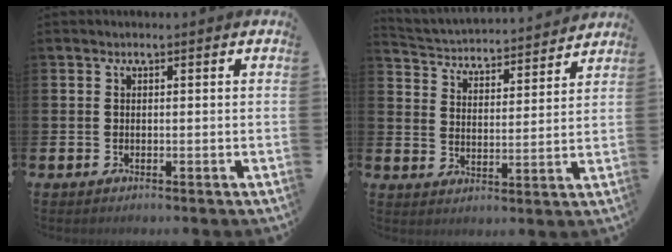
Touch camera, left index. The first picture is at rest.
{"total": 3.9, "force": [3.8, 0.9, 0.1], "torque": [-0.026, -0.040, 0.058]}